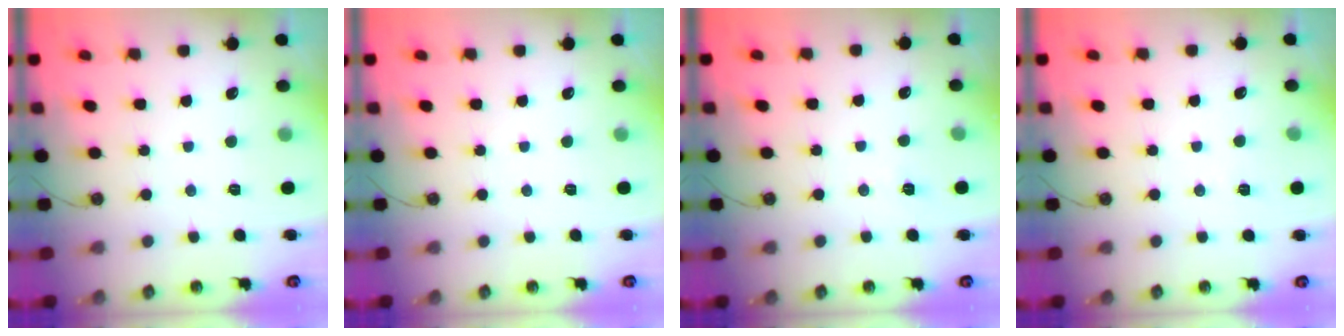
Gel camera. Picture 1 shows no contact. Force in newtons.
{"total": 0.0}
{"total": 5.7, "press": 3.5, "slide": 4.4}
{"total": 5.2, "press": 2.7, "slide": 4.5}